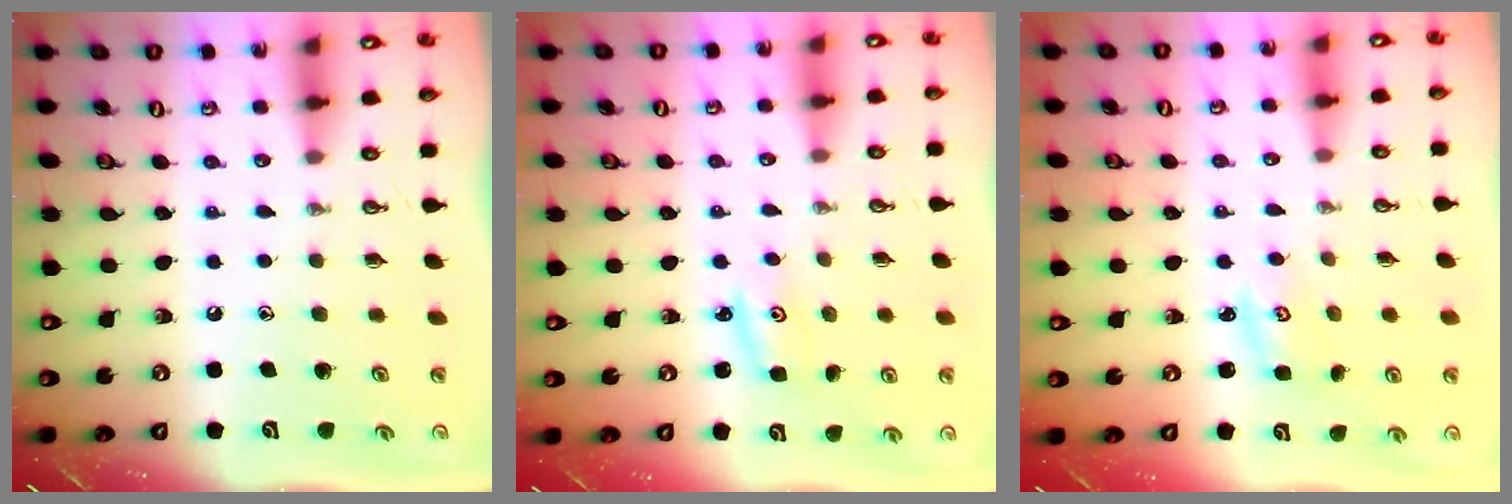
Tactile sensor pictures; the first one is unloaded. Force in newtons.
{"total": 2.7, "press": 2.7, "slide": 0.3}
{"total": 3.2, "press": 3.2, "slide": 0.3}